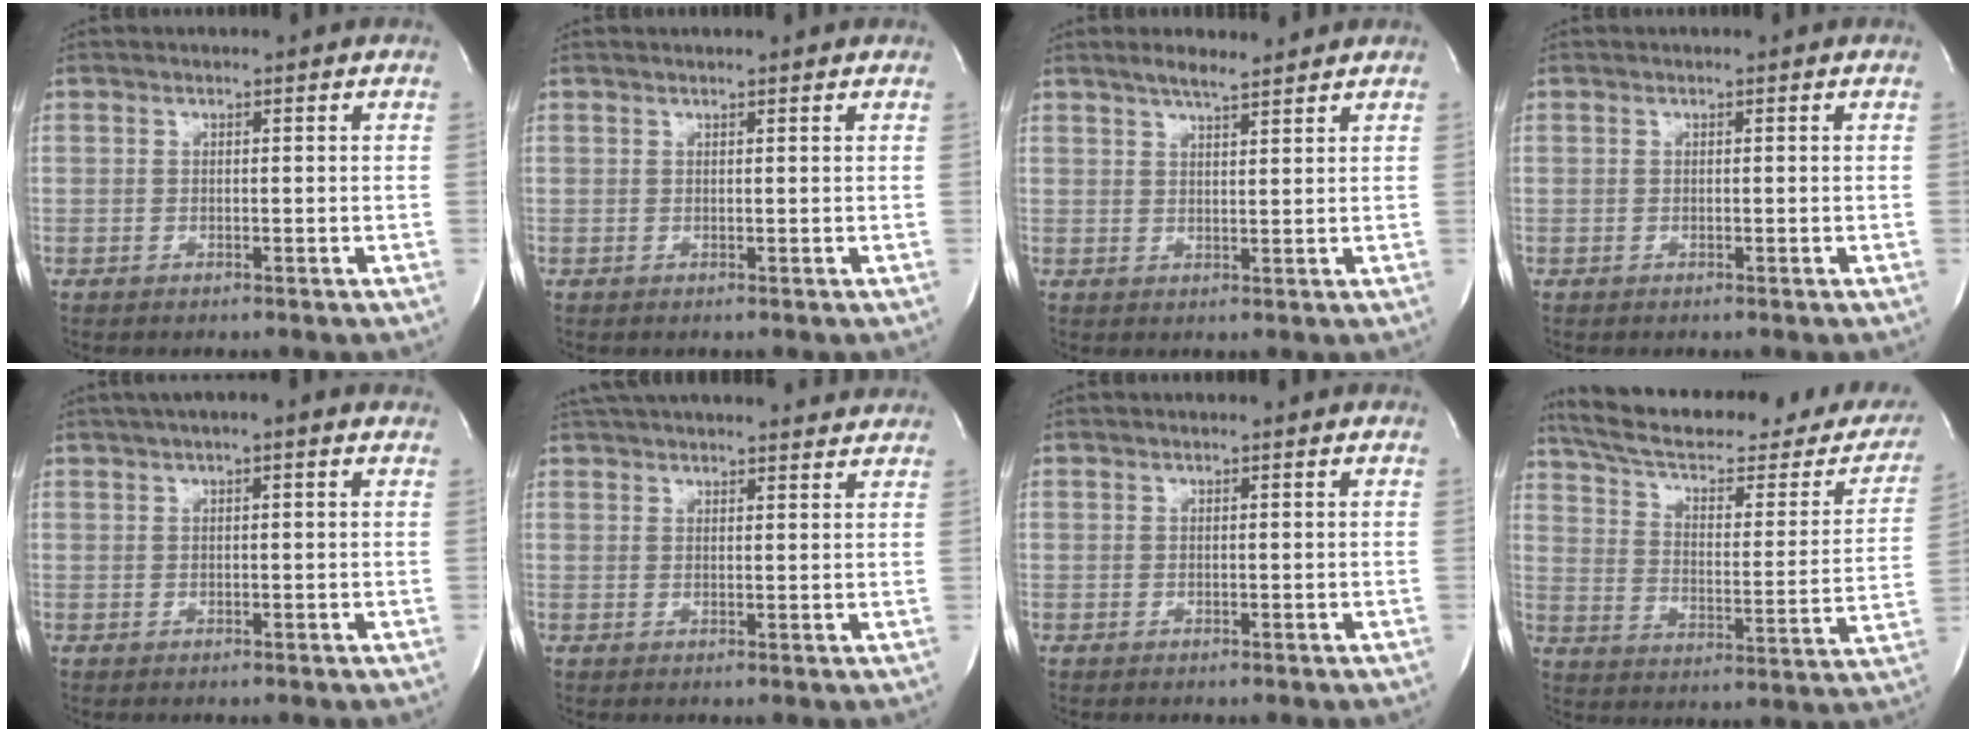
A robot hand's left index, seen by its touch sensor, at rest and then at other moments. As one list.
[{"total": 2.4, "force": [2.3, 0.2, 0.8], "torque": [-0.013, 0.017, 0.026]}, {"total": 4.8, "force": [4.2, 0.5, 2.3], "torque": [-0.044, 0.014, 0.073]}, {"total": 0.0}, {"total": 5.1, "force": [3.4, 0.6, 3.7], "torque": [-0.057, 0.032, 0.048]}, {"total": 17.5, "force": [16.3, 2.9, 5.9], "torque": [-0.097, 0.037, 0.223]}, {"total": 0.8, "force": [0.7, 0.0, 0.3], "torque": [-0.009, 0.003, 0.009]}, {"total": 30.4, "force": [25.7, 7.8, 14.2], "torque": [-0.224, -0.026, 0.331]}]